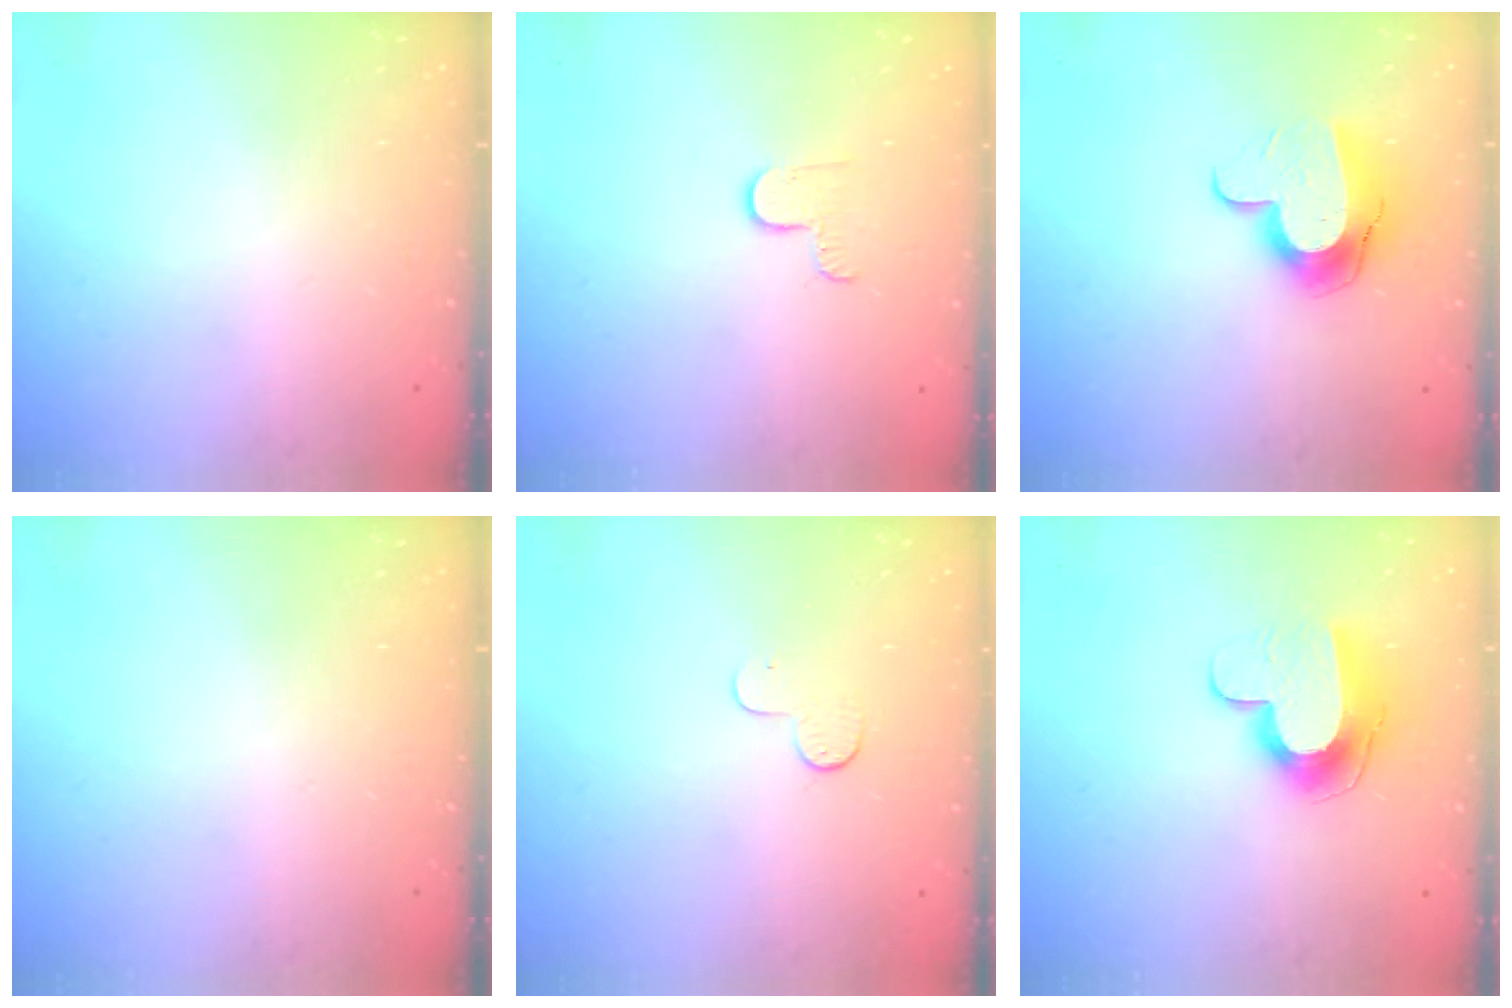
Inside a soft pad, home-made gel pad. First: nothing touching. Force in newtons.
{"total": 3.1, "press": 3.1, "slide": 0.4}
{"total": 11.1, "press": 11.1, "slide": 0.9}
{"total": 0.0}
{"total": 4.8, "press": 4.7, "slide": 0.5}
{"total": 11.0, "press": 10.9, "slide": 0.8}